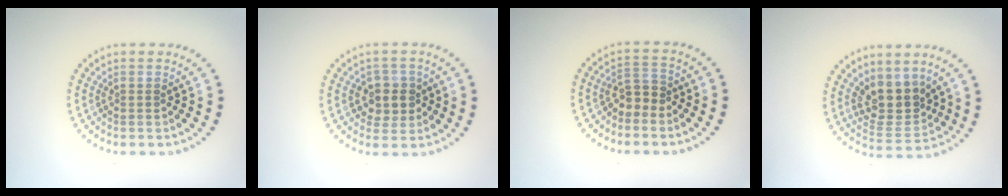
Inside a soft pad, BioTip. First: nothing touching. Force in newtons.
{"total": 2.8, "press": 2.6, "slide": 0.8}
{"total": 2.0, "press": 1.8, "slide": 0.9}
{"total": 4.0, "press": 3.5, "slide": 1.9}